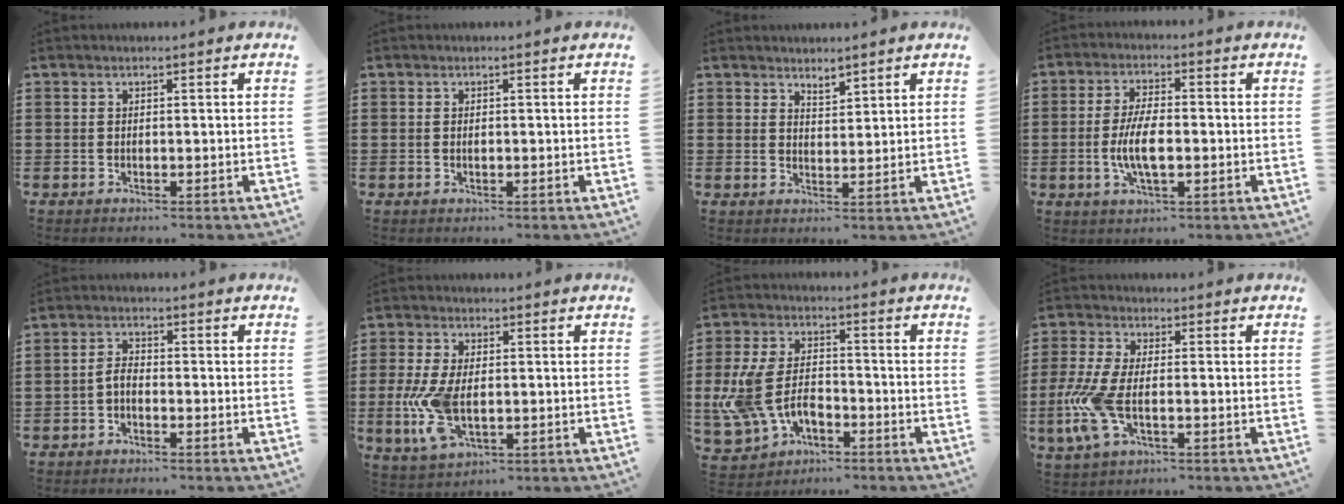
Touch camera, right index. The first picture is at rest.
{"total": 0.6, "force": [0.0, 0.3, 0.5], "torque": [-0.012, 0.000, -0.001]}
{"total": 1.9, "force": [1.9, 0.3, -0.1], "torque": [-0.004, 0.001, 0.037]}
{"total": 6.7, "force": [-1.1, 2.5, 6.1], "torque": [-0.132, -0.003, -0.028]}
{"total": 2.1, "force": [-1.2, 0.9, 1.5], "torque": [-0.038, 0.002, -0.027]}
{"total": 8.3, "force": [-1.0, 4.4, 7.0], "torque": [-0.170, -0.010, -0.022]}
{"total": 8.7, "force": [-2.7, 5.5, 6.2], "torque": [-0.172, -0.001, -0.059]}
{"total": 7.8, "force": [-2.0, 3.5, 6.7], "torque": [-0.170, -0.016, -0.041]}